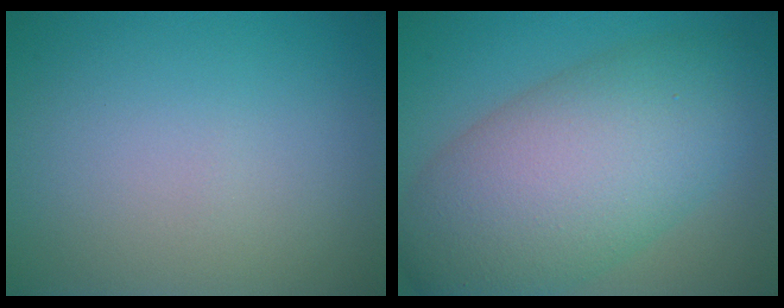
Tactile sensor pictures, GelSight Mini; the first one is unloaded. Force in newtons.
{"total": 11.5, "press": 11.4, "slide": 0.3}